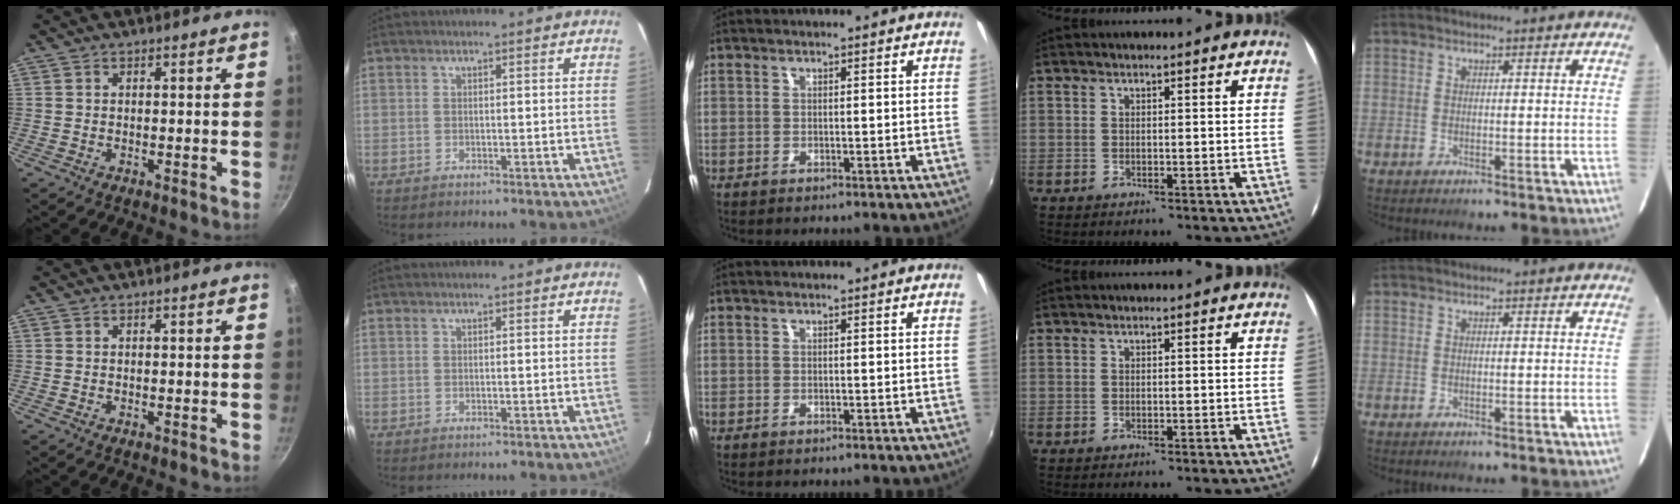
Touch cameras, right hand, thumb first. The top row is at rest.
{}